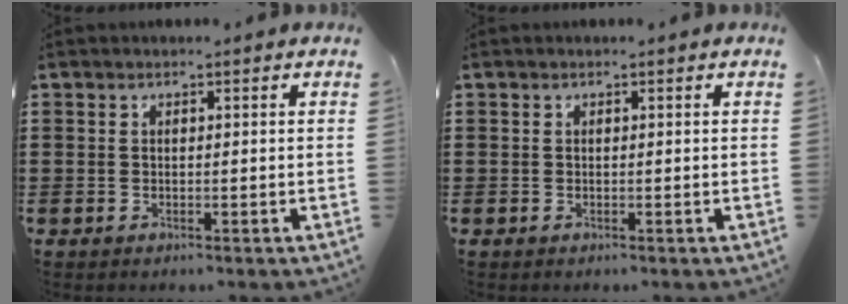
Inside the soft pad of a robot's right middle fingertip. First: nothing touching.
{"total": 0.0}